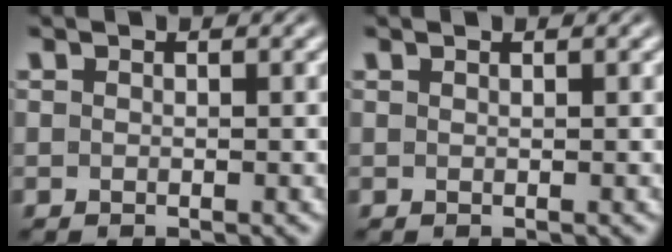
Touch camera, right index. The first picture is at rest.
{"total": 0.7, "force": [0.4, -0.5, 0.0], "torque": [0.003, -0.001, 0.009]}